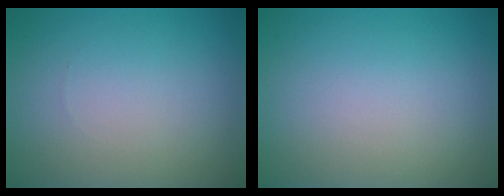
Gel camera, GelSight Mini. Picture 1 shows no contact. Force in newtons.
{"total": 0.0}